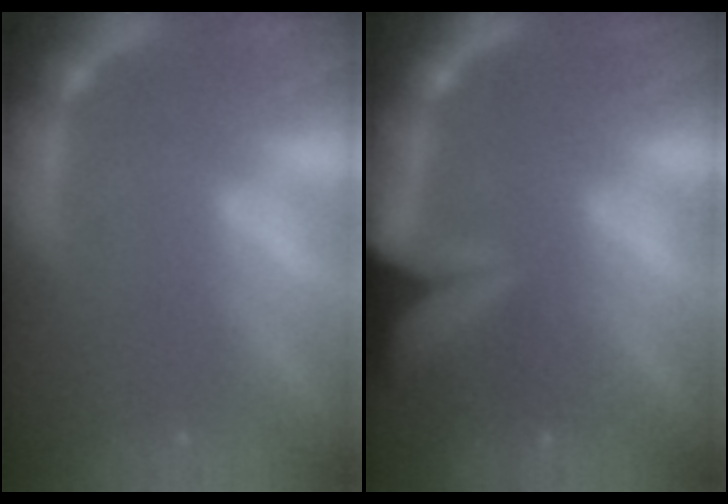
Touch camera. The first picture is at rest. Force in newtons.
{"total": 9.4}